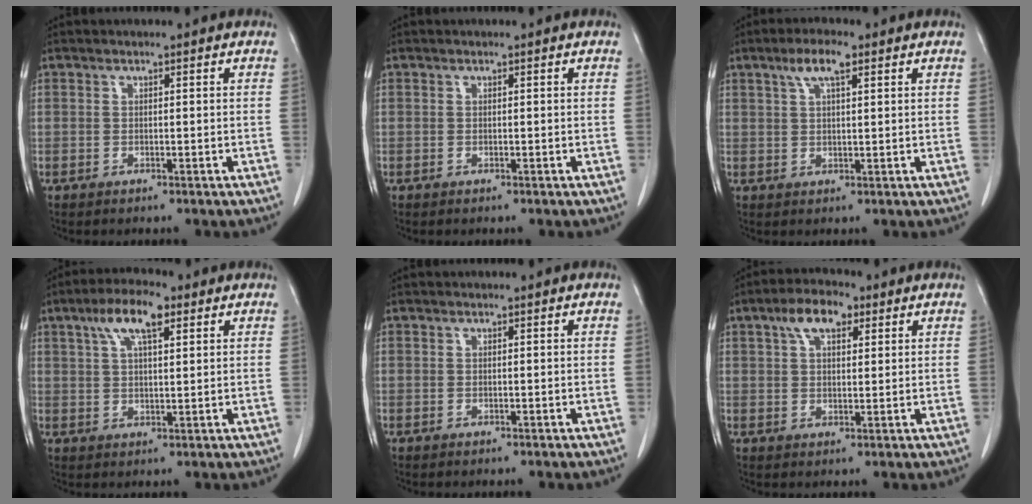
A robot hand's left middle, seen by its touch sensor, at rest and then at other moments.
{"total": 0.0}
{"total": 4.4, "force": [2.5, 0.9, 3.6], "torque": [-0.076, 0.008, 0.046]}
{"total": 7.2, "force": [3.8, 2.0, 5.9], "torque": [-0.117, 0.016, 0.066]}
{"total": 0.0}
{"total": 6.1, "force": [3.1, 2.8, 4.4], "torque": [-0.087, 0.019, 0.053]}